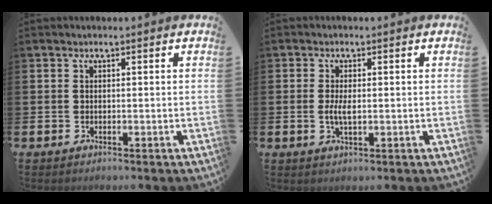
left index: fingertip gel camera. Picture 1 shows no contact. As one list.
[{"total": 2.7, "force": [0.0, 1.1, 2.4], "torque": [-0.042, 0.000, -0.003]}]